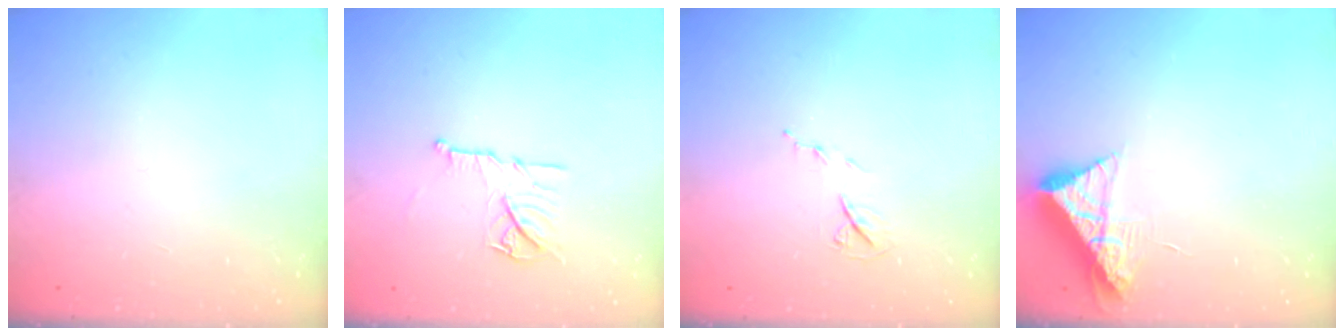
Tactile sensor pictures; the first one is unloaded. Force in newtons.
{"total": 11.4, "press": 11.4, "slide": 0.6}
{"total": 6.2, "press": 6.2, "slide": 0.7}
{"total": 8.2, "press": 8.2, "slide": 0.3}